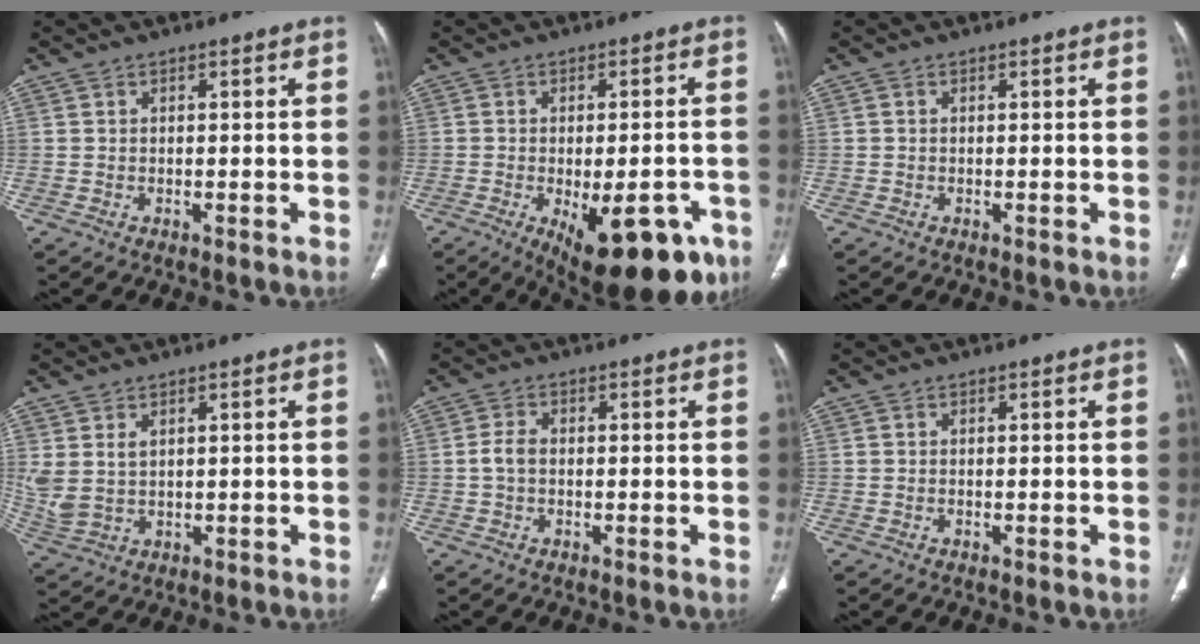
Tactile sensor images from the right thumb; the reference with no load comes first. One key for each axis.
{"total": 19.1, "fx": -8.7, "fy": 8.4, "fz": 14.8, "tx": -0.149, "ty": 0.014, "tz": -0.102}
{"total": 0.0}
{"total": 4.9, "fx": 1.6, "fy": 3.0, "fz": 3.5, "tx": -0.087, "ty": -0.001, "tz": 0.046}
{"total": 2.6, "fx": -0.3, "fy": 1.7, "fz": 2.0, "tx": -0.041, "ty": 0.006, "tz": -0.011}
{"total": 0.0}